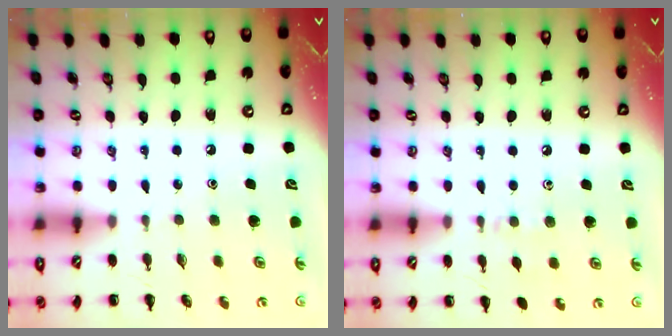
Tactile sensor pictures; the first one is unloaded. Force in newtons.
{"total": 4.6, "press": 4.4, "slide": 1.5}